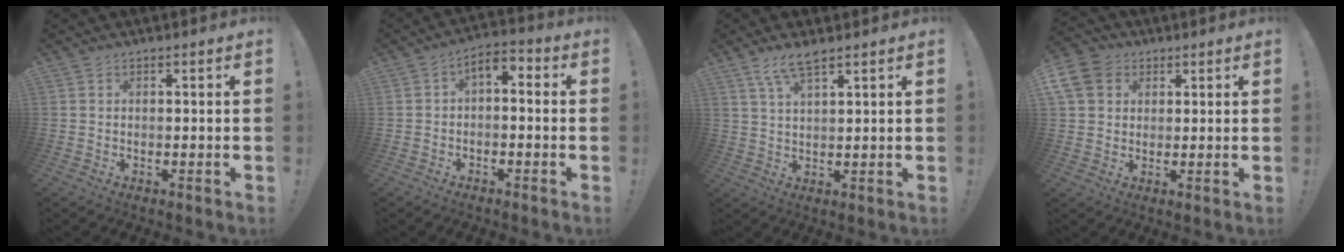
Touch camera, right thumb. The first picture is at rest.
{"total": 4.1, "force": [-2.0, 2.2, 2.9], "torque": [-0.035, 0.010, -0.035]}
{"total": 5.8, "force": [4.1, 1.4, 3.9], "torque": [-0.073, -0.016, 0.074]}
{"total": 8.8, "force": [3.4, 7.2, 3.7], "torque": [-0.076, -0.013, 0.068]}